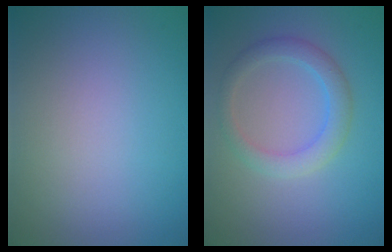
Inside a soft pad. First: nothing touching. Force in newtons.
{"total": 2.9, "press": 2.9, "slide": 0.2}